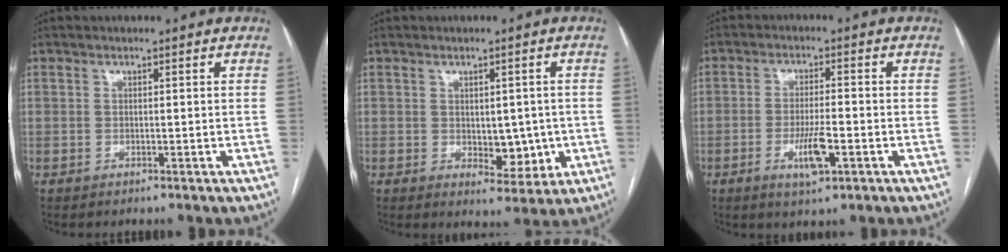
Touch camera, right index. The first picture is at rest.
{"total": 5.7, "force": [-0.4, 3.2, 4.6], "torque": [-0.053, -0.001, 0.007]}
{"total": 5.8, "force": [-2.2, 1.1, 5.2], "torque": [-0.098, -0.007, -0.035]}